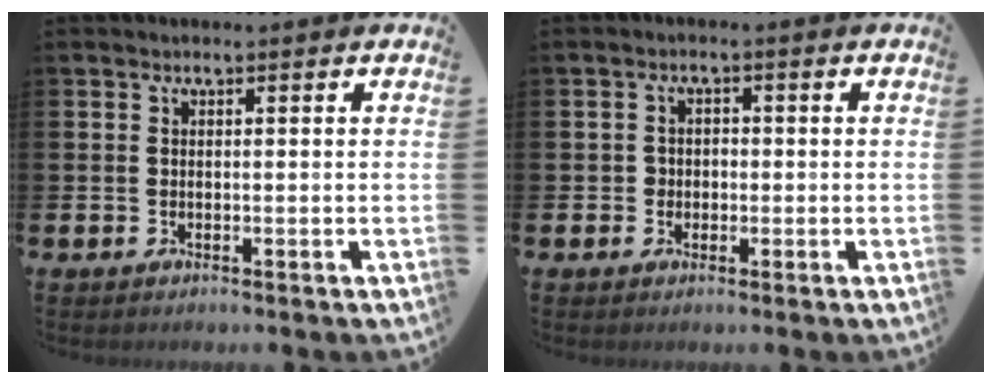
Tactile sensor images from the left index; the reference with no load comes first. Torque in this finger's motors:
{"motor_torque": [-0.11, -0.02, -0.03, -0.01]}